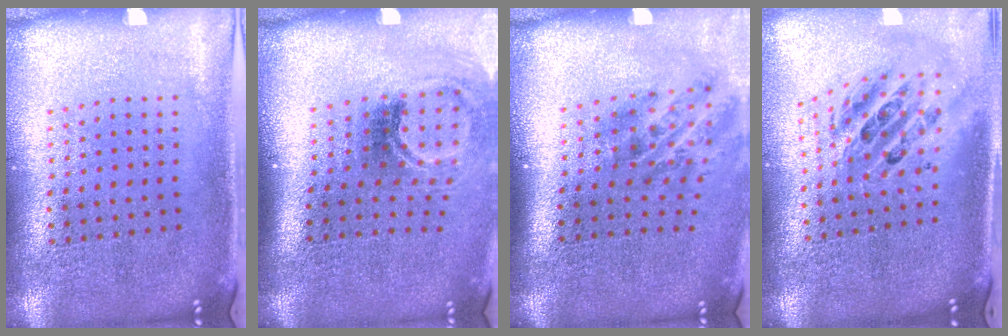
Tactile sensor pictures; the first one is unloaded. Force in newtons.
{"total": 2.1, "press": 1.3, "slide": 1.6}
{"total": 2.0, "press": 1.3, "slide": 1.5}
{"total": 2.3, "press": 1.7, "slide": 1.5}